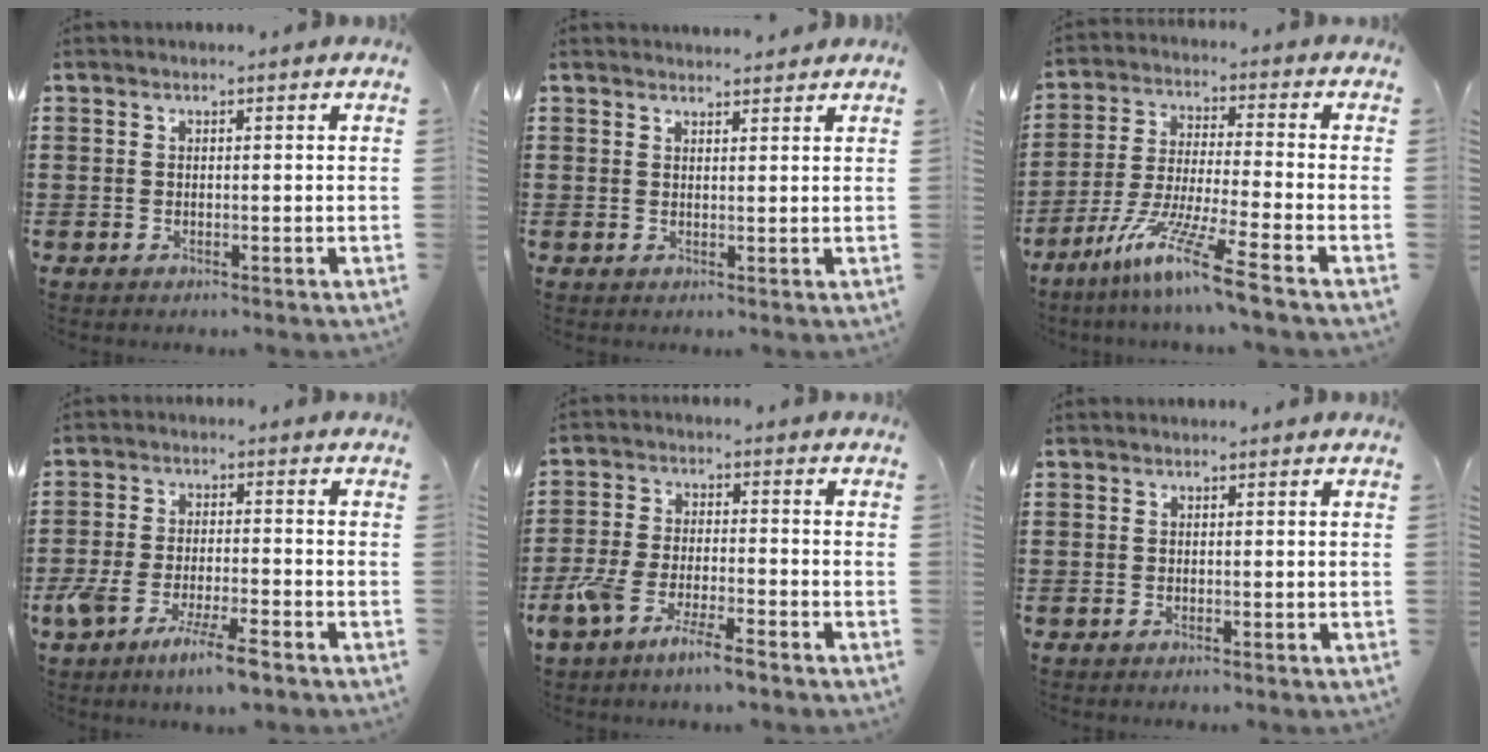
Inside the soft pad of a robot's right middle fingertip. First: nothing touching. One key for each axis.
{"total": 1.6, "fx": 1.6, "fy": 0.2, "fz": 0.1, "tx": 0.003, "ty": -0.001, "tz": 0.030}
{"total": 11.1, "fx": -8.1, "fy": 0.2, "fz": 7.6, "tx": -0.158, "ty": -0.003, "tz": -0.164}
{"total": 7.1, "fx": -5.0, "fy": 1.1, "fz": 5.0, "tx": -0.113, "ty": -0.013, "tz": -0.095}
{"total": 6.9, "fx": -5.3, "fy": 1.2, "fz": 4.3, "tx": -0.104, "ty": -0.007, "tz": -0.103}
{"total": 0.0}